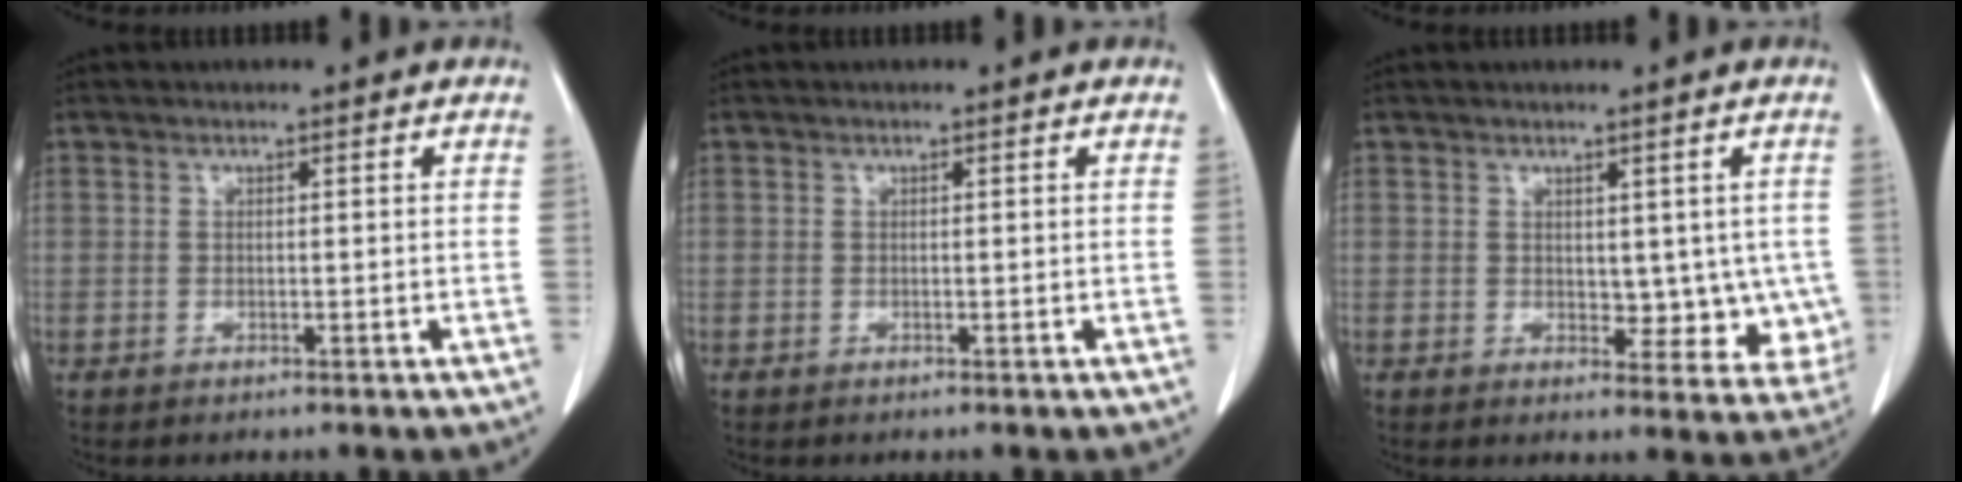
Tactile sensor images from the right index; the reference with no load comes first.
{"total": 0.0}
{"total": 6.4, "force": [0.4, 4.0, 5.0], "torque": [-0.032, -0.003, 0.012]}